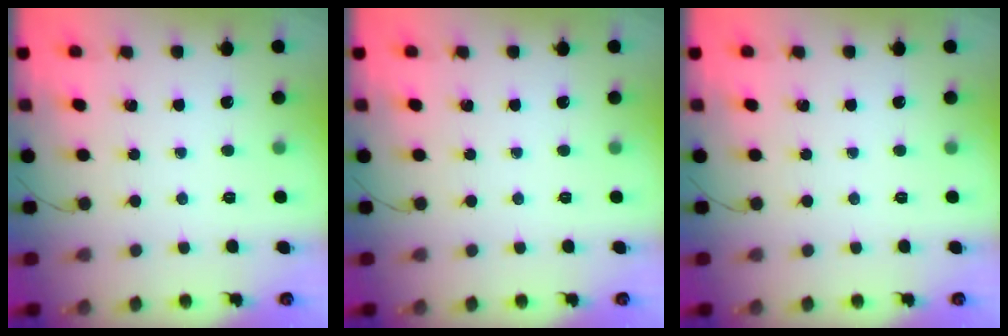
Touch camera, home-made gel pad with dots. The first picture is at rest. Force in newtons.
{"total": 0.0}
{"total": 0.0}